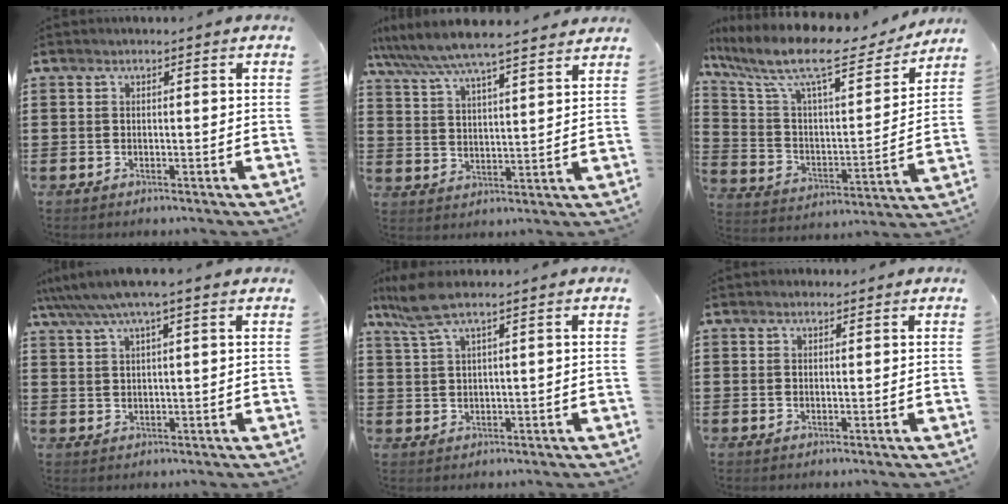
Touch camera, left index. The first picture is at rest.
{"total": 6.7, "force": [6.2, 0.3, 2.5], "torque": [-0.074, -0.030, 0.108]}
{"total": 13.7, "force": [10.6, 2.7, 8.3], "torque": [-0.191, -0.059, 0.178]}
{"total": 4.6, "force": [3.2, 0.4, 3.3], "torque": [-0.071, -0.001, 0.057]}
{"total": 4.6, "force": [2.8, 0.4, 3.6], "torque": [-0.092, -0.001, 0.046]}
{"total": 0.9, "force": [0.7, 0.5, 0.1], "torque": [-0.004, 0.004, 0.013]}